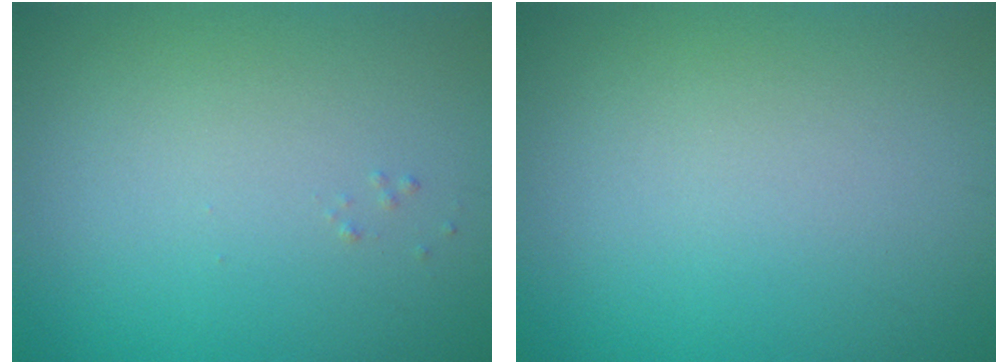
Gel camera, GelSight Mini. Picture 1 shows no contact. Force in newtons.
{"total": 0.0}